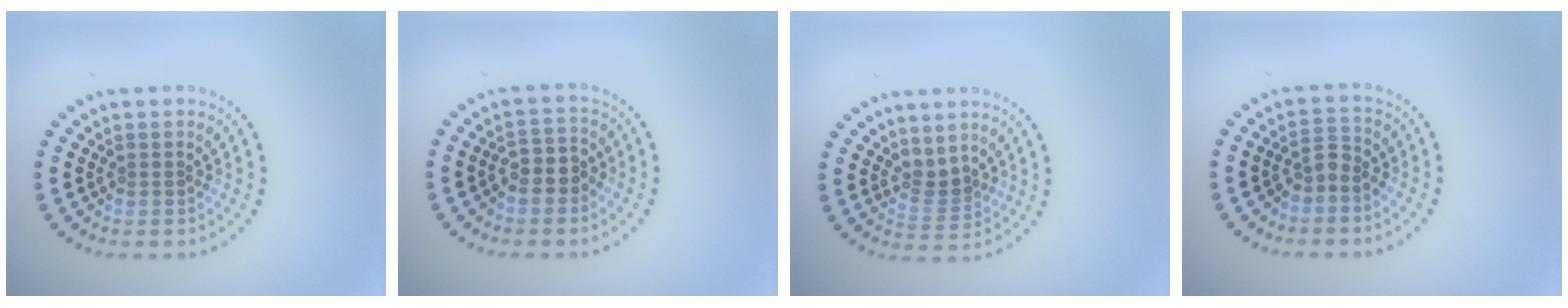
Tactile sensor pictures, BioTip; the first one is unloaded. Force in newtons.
{"total": 2.4, "press": 2.2, "slide": 1.0}
{"total": 1.7, "press": 1.3, "slide": 1.2}
{"total": 1.9, "press": 1.4, "slide": 1.3}